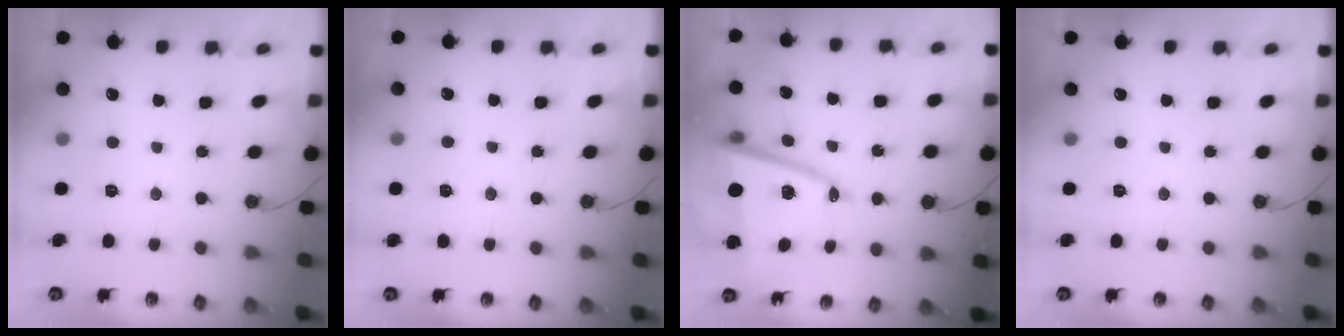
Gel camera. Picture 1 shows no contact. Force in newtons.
{"total": 3.1, "press": 2.9, "slide": 1.1}
{"total": 15.1, "press": 15.0, "slide": 1.8}
{"total": 0.0}